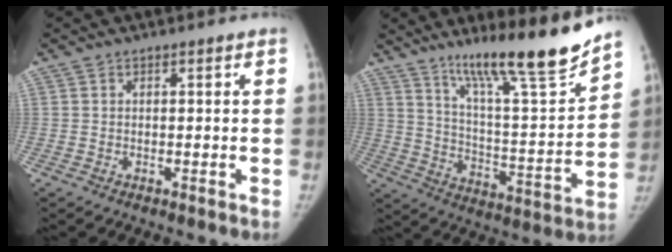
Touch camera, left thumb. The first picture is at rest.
{"total": 20.1, "force": [15.5, 1.6, 12.6], "torque": [-0.167, -0.093, 0.261]}